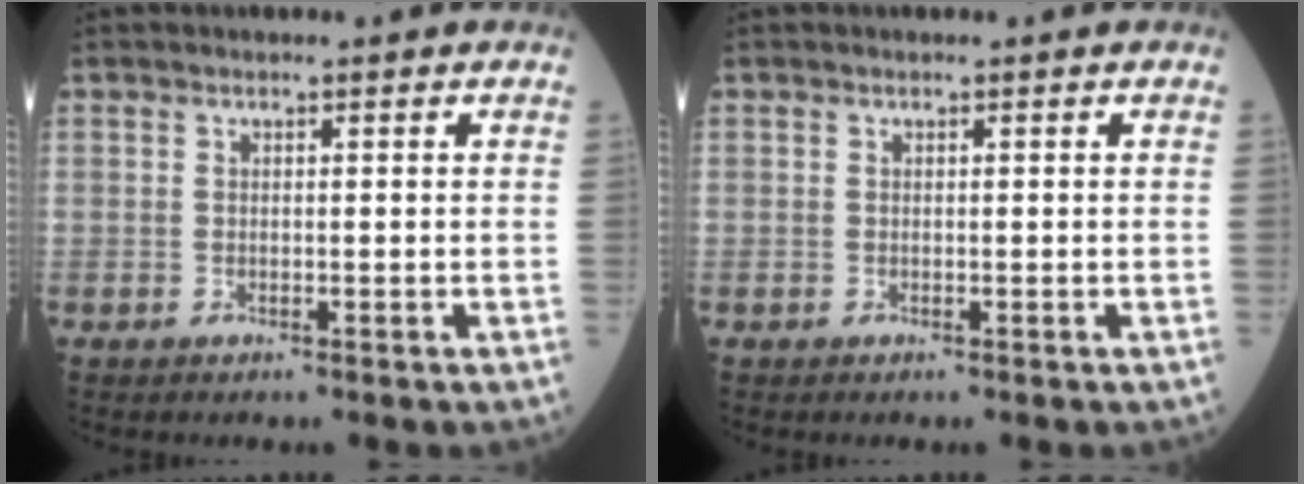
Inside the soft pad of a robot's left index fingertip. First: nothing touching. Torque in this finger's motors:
{"motor_torque": [0.00, 0.00, 0.00, 0.00]}